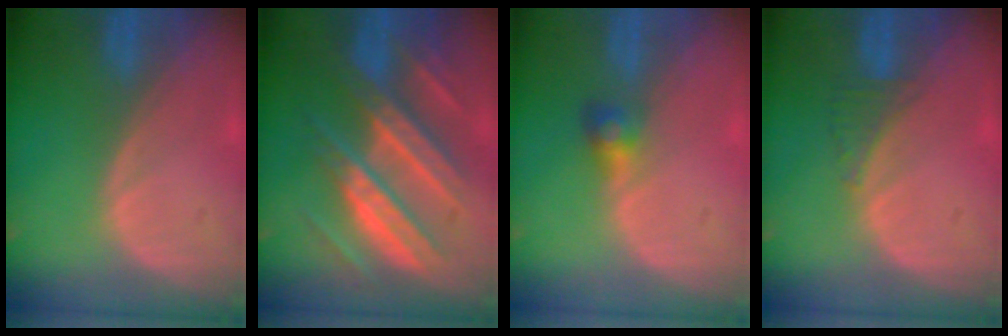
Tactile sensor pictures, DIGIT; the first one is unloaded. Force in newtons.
{"total": 11.1, "press": 11.0, "slide": 1.0}
{"total": 2.6, "press": 2.5, "slide": 0.2}
{"total": 1.9, "press": 1.8, "slide": 0.7}